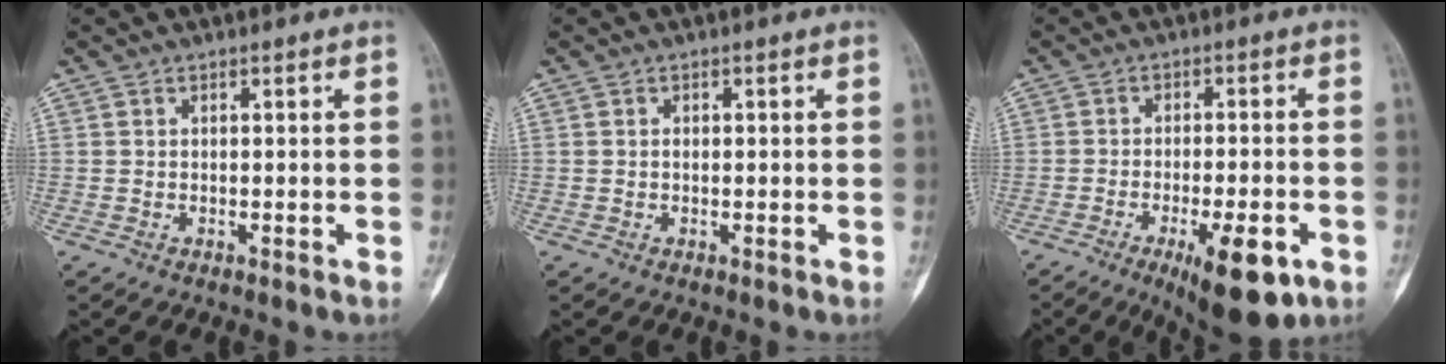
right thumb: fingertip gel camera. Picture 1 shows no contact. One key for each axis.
{"total": 0.8, "fx": 0.1, "fy": 0.5, "fz": 0.6, "tx": -0.011, "ty": 0.003, "tz": 0.001}
{"total": 12.0, "fx": -5.4, "fy": 3.8, "fz": 10.1, "tx": -0.142, "ty": 0.006, "tz": -0.069}